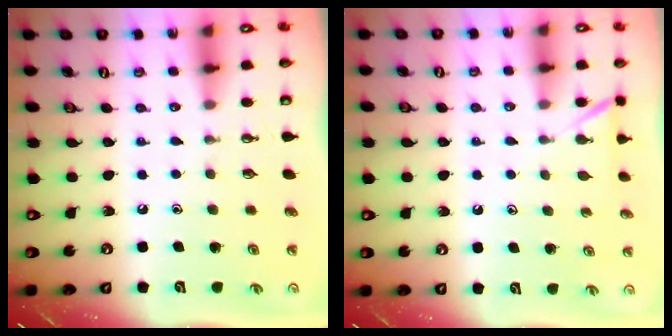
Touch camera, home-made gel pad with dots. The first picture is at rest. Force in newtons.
{"total": 3.7, "press": 3.6, "slide": 0.4}